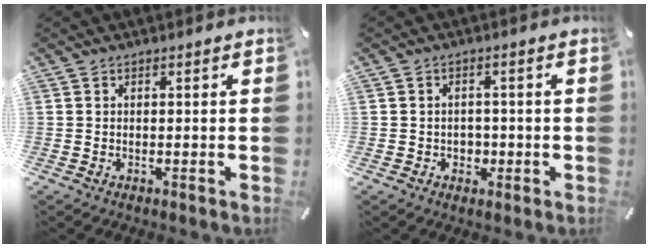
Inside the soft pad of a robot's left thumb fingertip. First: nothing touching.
{"total": 2.9, "force": [-0.6, 2.6, 1.1], "torque": [-0.013, -0.001, -0.014]}